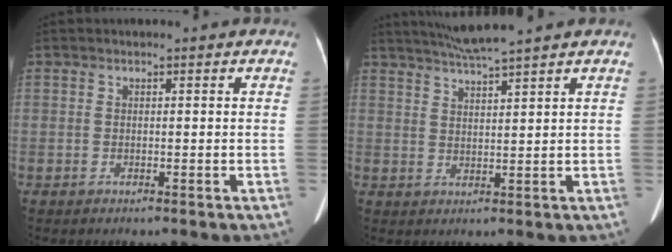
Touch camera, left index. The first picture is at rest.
{"total": 5.6, "force": [4.9, -1.3, 2.3], "torque": [-0.046, 0.010, 0.091]}